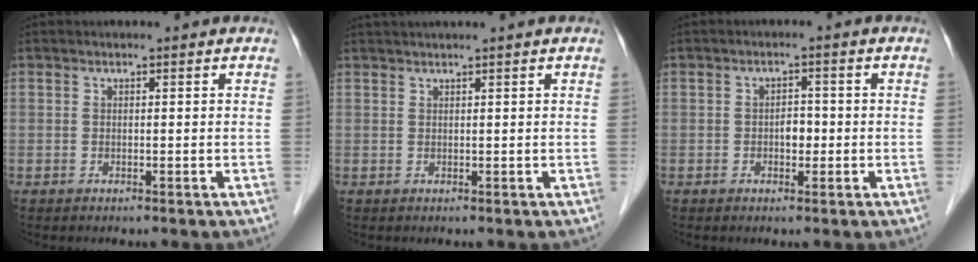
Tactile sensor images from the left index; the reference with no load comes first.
{"total": 2.5, "force": [2.1, -0.8, 1.2], "torque": [-0.016, 0.019, 0.044]}
{"total": 2.2, "force": [-0.5, 1.3, 1.7], "torque": [-0.022, 0.006, -0.008]}